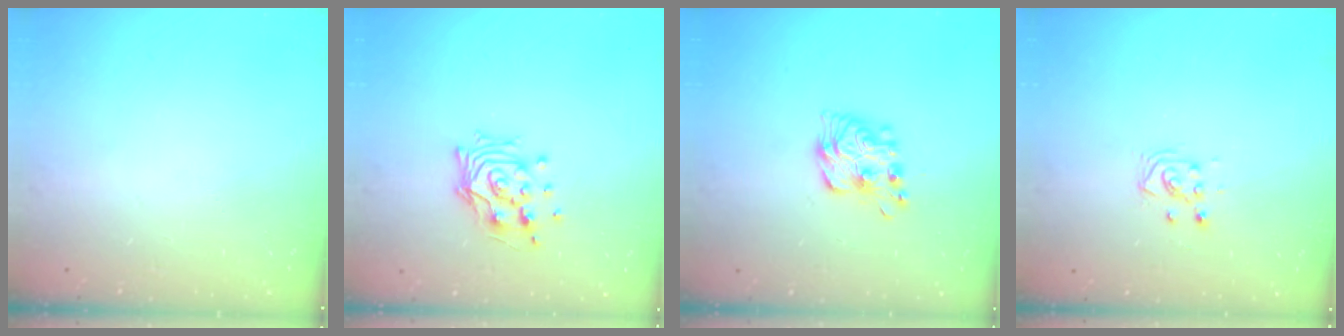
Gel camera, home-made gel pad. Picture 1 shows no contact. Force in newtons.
{"total": 11.7, "press": 11.7, "slide": 0.9}
{"total": 9.8, "press": 9.8, "slide": 0.4}
{"total": 4.0, "press": 4.0, "slide": 0.4}